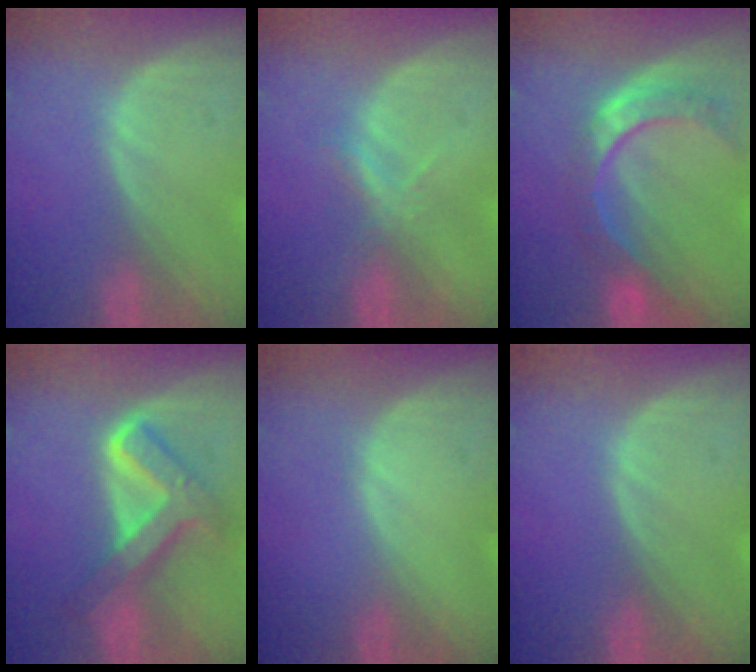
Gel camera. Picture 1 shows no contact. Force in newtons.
{"total": 2.3, "press": 2.1, "slide": 0.9}
{"total": 8.8, "press": 7.3, "slide": 4.9}
{"total": 7.7, "press": 7.7, "slide": 0.5}
{"total": 0.0}
{"total": 0.0}